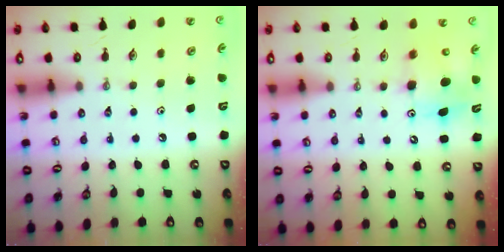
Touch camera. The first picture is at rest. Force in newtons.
{"total": 8.8, "press": 8.7, "slide": 0.8}